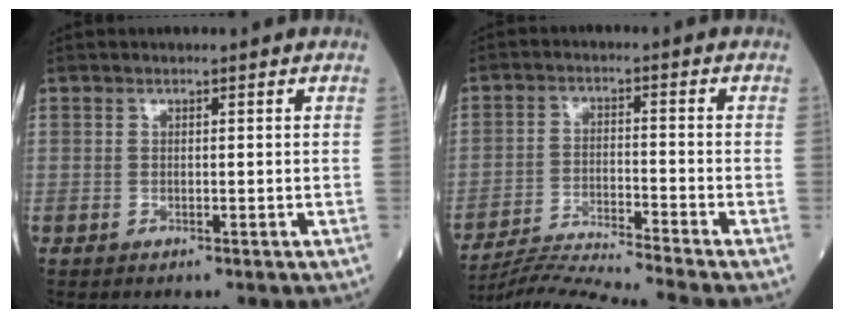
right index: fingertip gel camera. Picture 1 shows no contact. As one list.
[{"total": 11.3, "force": [-10.5, -3.3, 2.9], "torque": [-0.037, -0.016, -0.181]}]